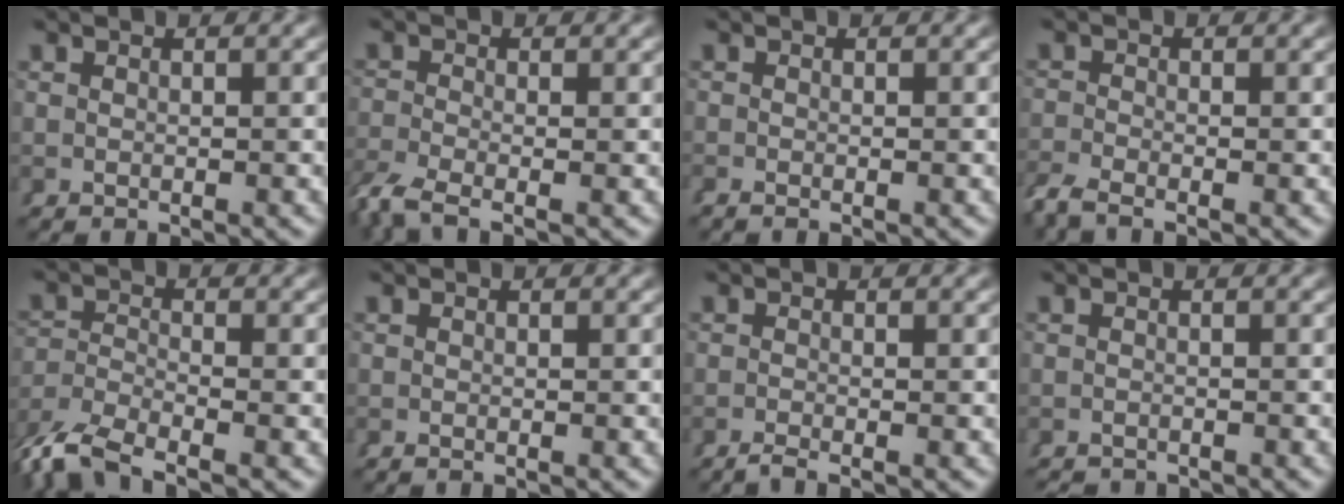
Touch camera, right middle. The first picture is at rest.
{"total": 3.0, "force": [-2.2, 0.6, 1.9], "torque": [-0.046, -0.015, -0.029]}
{"total": 0.7, "force": [-0.5, -0.3, 0.3], "torque": [0.000, -0.004, -0.009]}
{"total": 2.2, "force": [-2.0, 0.0, 1.0], "torque": [-0.015, -0.003, -0.038]}
{"total": 5.9, "force": [-4.4, 2.7, 2.8], "torque": [-0.074, -0.022, -0.068]}
{"total": 0.0}
{"total": 1.3, "force": [-1.1, -0.4, 0.5], "torque": [0.001, 0.000, -0.023]}
{"total": 1.7, "force": [-1.6, -0.4, -0.3], "torque": [0.010, -0.010, -0.025]}